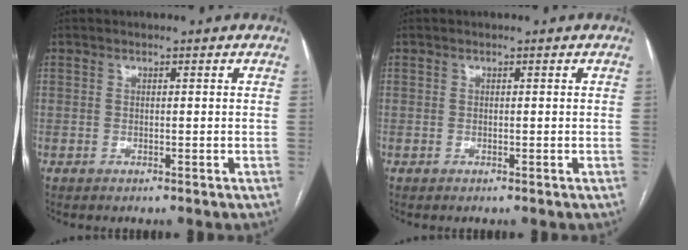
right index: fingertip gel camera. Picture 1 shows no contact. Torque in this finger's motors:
{"motor_torque": [0.00, 0.00, 0.00, 0.00]}